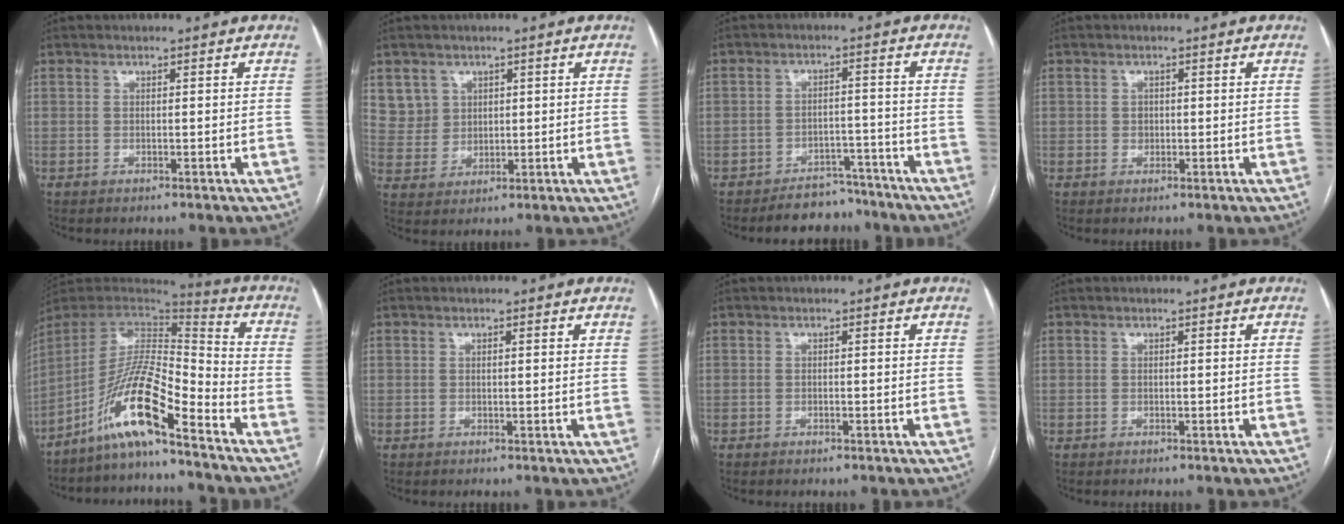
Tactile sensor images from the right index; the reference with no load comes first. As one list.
[{"total": 5.5, "force": [2.7, 4.8, 0.2], "torque": [0.001, 0.009, 0.061]}, {"total": 6.4, "force": [-5.7, 3.0, 0.4], "torque": [0.010, 0.018, -0.087]}, {"total": 1.2, "force": [0.0, 1.0, 0.5], "torque": [-0.006, 0.002, 0.002]}, {"total": 16.6, "force": [-11.1, 0.4, 12.3], "torque": [-0.233, 0.010, -0.202]}, {"total": 1.0, "force": [0.6, 0.1, 0.9], "torque": [-0.016, 0.005, 0.006]}, {"total": 0.5, "force": [-0.4, 0.2, 0.3], "torque": [-0.005, 0.000, -0.004]}, {"total": 0.0}]